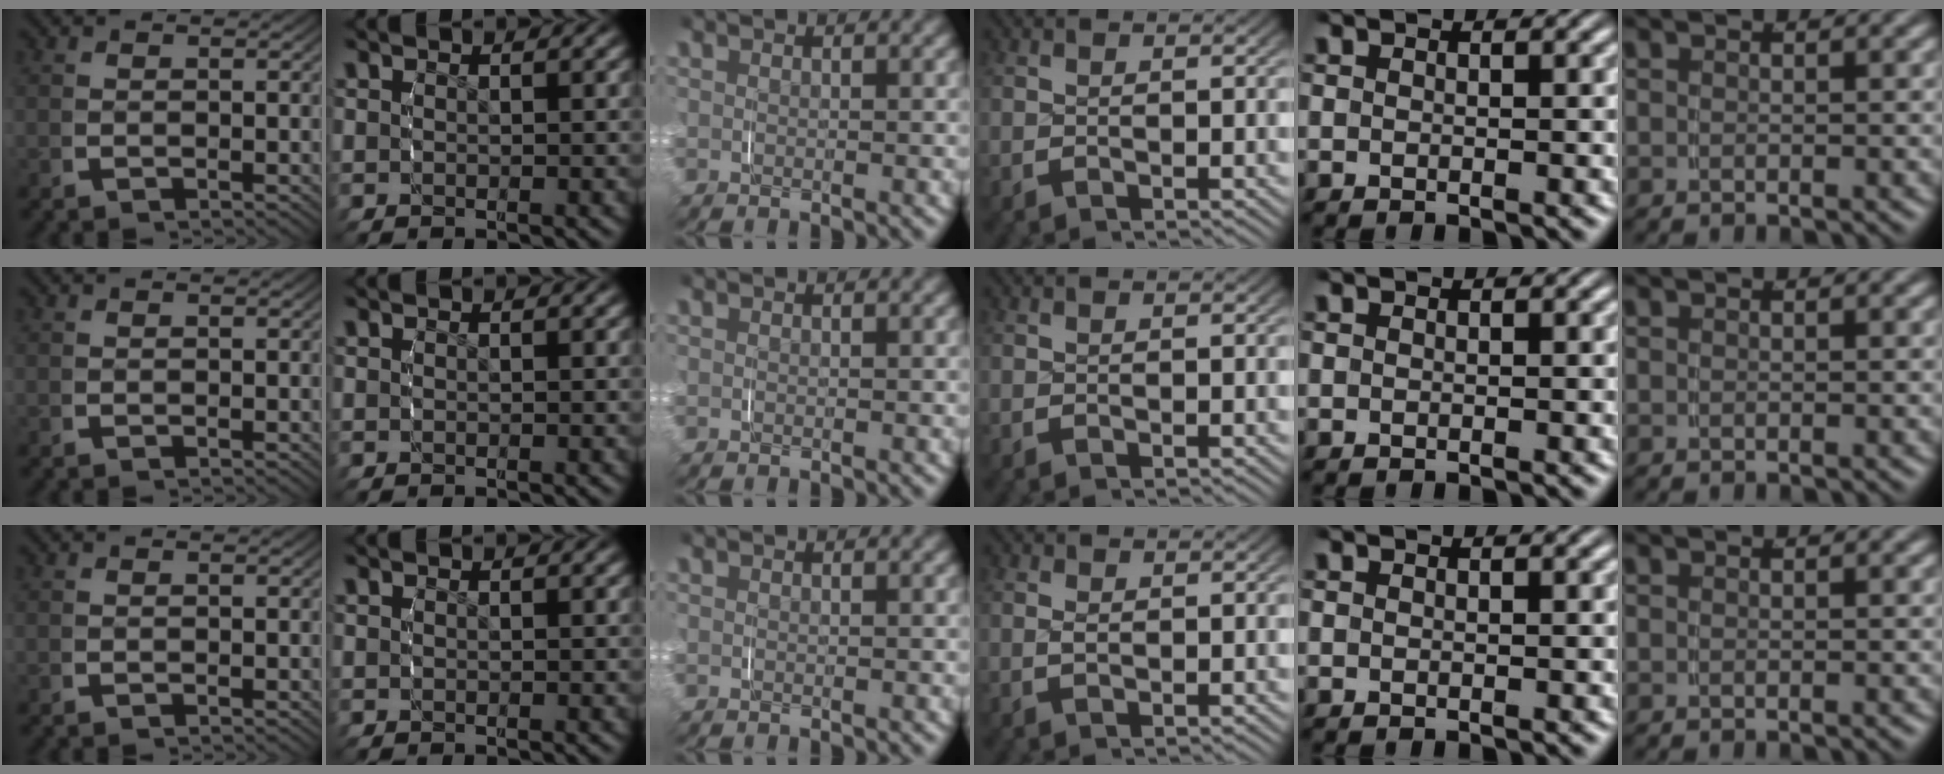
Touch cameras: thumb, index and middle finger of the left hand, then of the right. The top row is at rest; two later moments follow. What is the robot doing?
{"motion": "grasp_and_lifting", "object": "ribbon"}